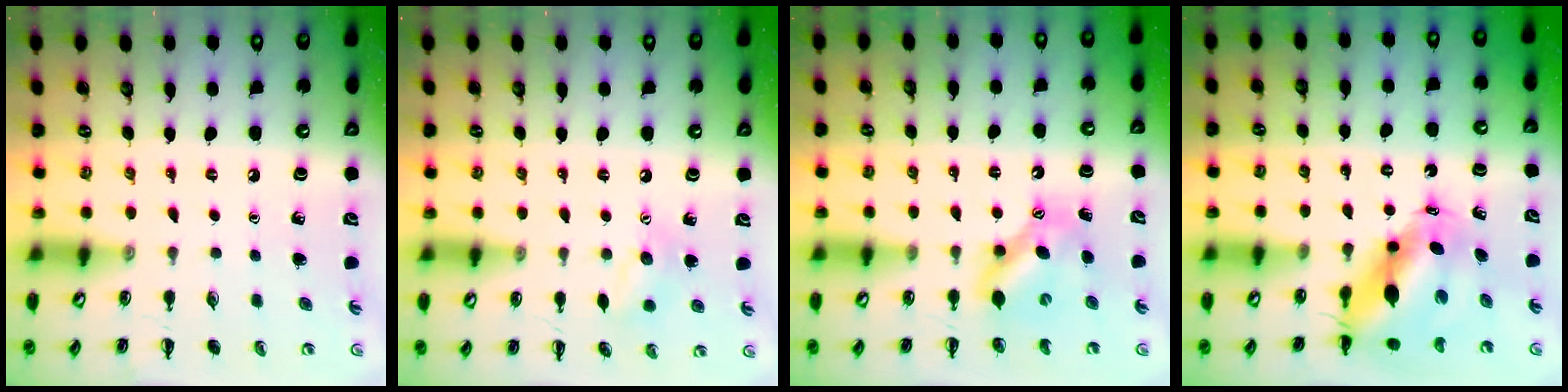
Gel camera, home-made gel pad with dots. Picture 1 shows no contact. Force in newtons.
{"total": 8.3, "press": 8.2, "slide": 1.2}
{"total": 7.4, "press": 7.3, "slide": 1.1}
{"total": 10.8, "press": 10.5, "slide": 2.6}